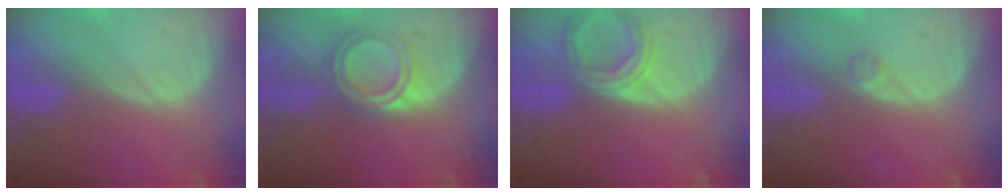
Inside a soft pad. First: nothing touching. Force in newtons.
{"total": 5.3, "press": 5.0, "slide": 1.8}
{"total": 6.6, "press": 6.0, "slide": 2.8}
{"total": 1.2, "press": 1.2, "slide": 0.1}